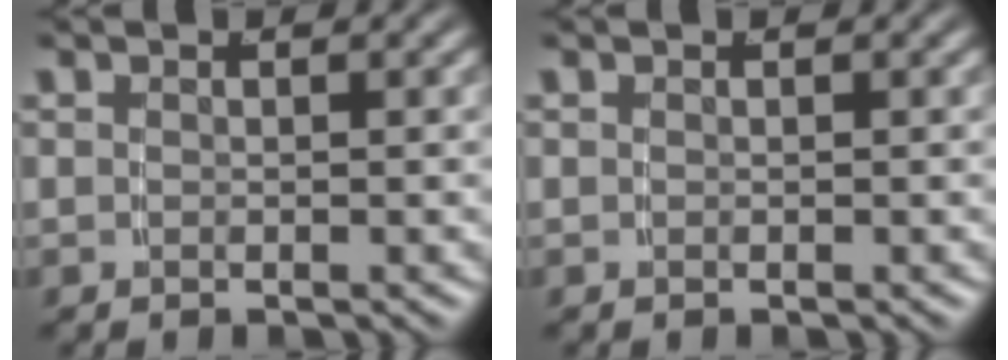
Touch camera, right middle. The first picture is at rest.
{"total": 0.0}